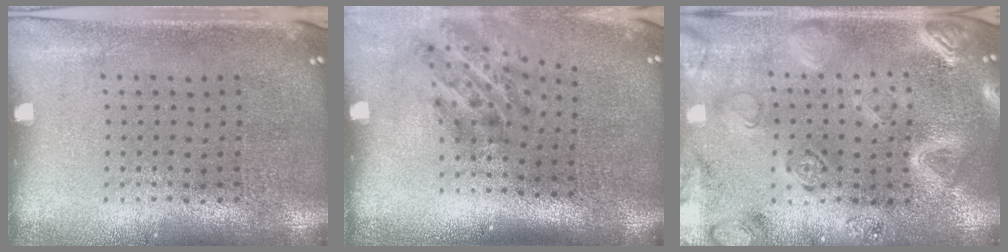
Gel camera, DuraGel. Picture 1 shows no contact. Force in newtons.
{"total": 1.9, "press": 1.2, "slide": 1.5}
{"total": 3.0, "press": 2.9, "slide": 0.8}